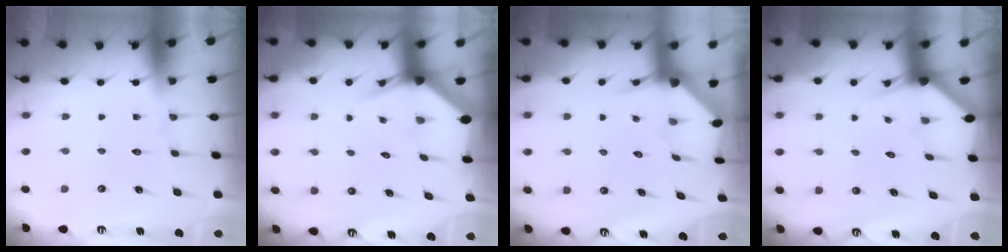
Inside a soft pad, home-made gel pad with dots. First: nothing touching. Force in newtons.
{"total": 3.7, "press": 3.6, "slide": 0.3}
{"total": 3.2, "press": 3.2, "slide": 0.3}
{"total": 2.3, "press": 2.3, "slide": 0.1}